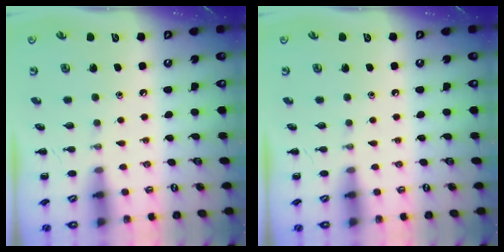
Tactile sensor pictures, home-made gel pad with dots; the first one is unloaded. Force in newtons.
{"total": 0.0}